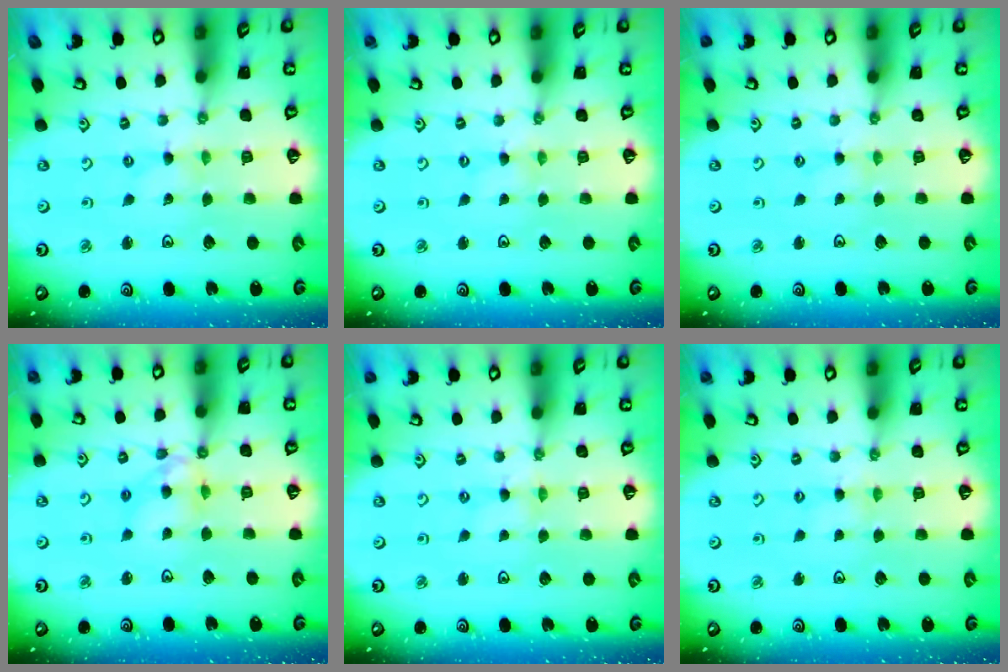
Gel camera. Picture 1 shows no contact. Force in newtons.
{"total": 0.0}
{"total": 0.8, "press": 0.8, "slide": 0.2}
{"total": 10.1, "press": 10.0, "slide": 1.0}
{"total": 0.0}
{"total": 2.4, "press": 2.4, "slide": 0.4}